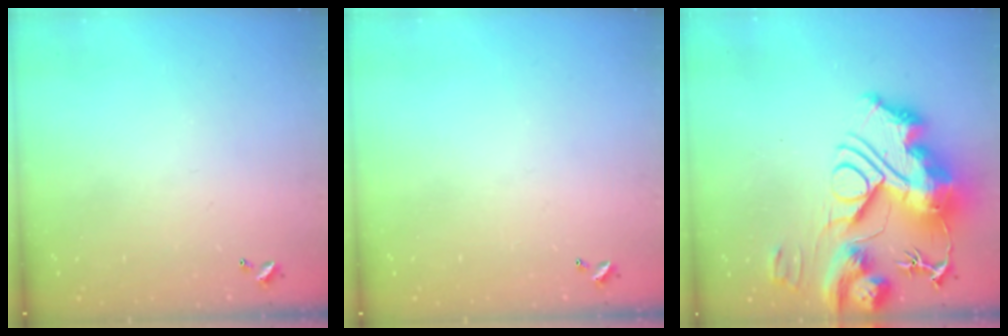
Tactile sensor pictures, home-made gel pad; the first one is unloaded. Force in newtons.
{"total": 0.0}
{"total": 0.5, "press": 0.5, "slide": 0.0}